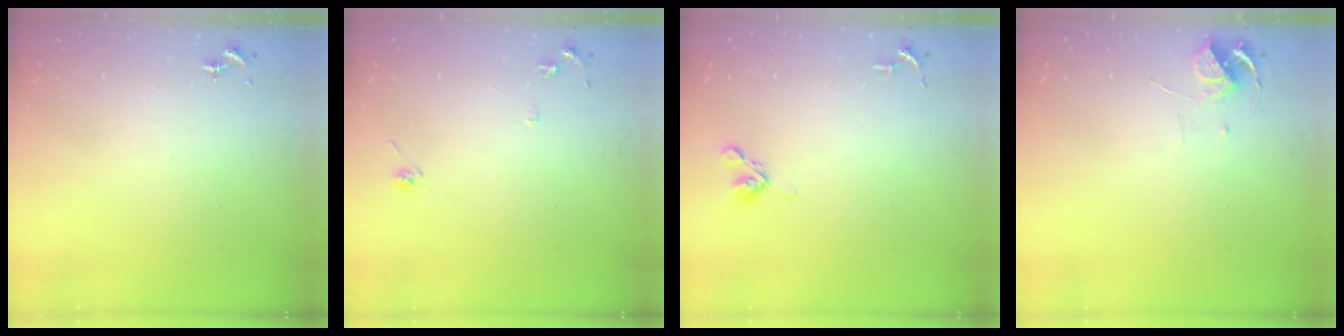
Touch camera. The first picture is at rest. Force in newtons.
{"total": 7.1, "press": 7.0, "slide": 0.8}
{"total": 6.5, "press": 6.0, "slide": 2.5}
{"total": 6.1, "press": 6.0, "slide": 0.4}